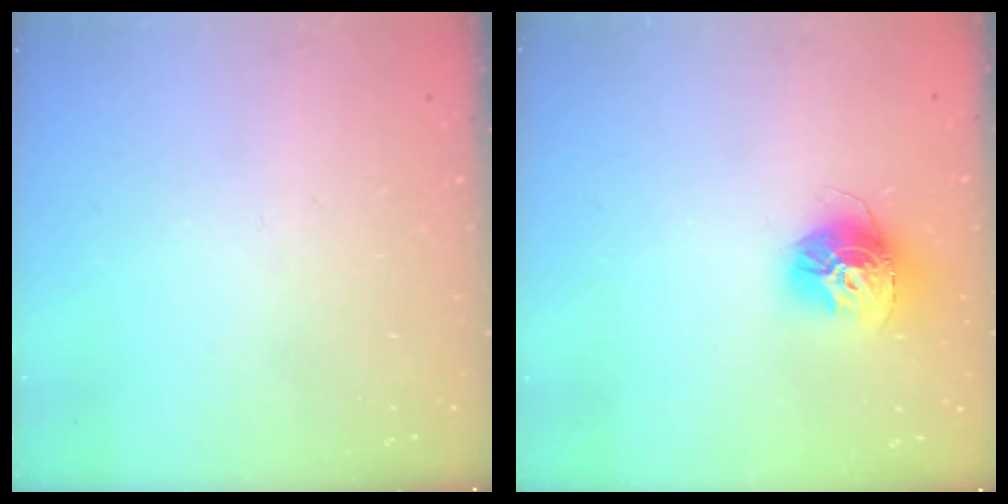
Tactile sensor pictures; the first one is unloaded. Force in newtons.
{"total": 13.8, "press": 13.8, "slide": 1.0}